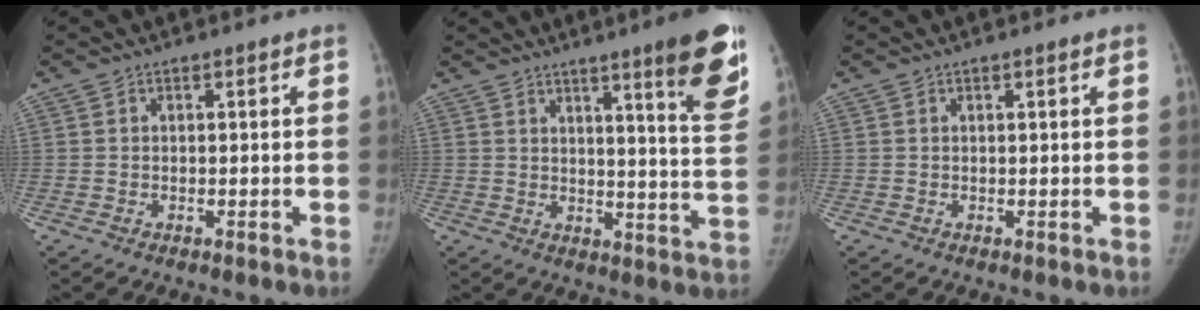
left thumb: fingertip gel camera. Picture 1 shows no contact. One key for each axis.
{"total": 13.0, "fx": 7.9, "fy": 1.1, "fz": 10.3, "tx": -0.114, "ty": -0.052, "tz": 0.104}
{"total": 0.0}